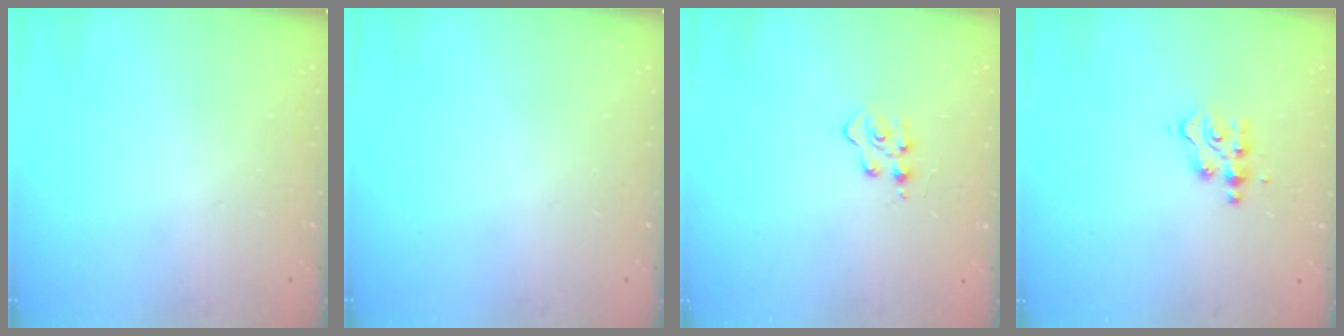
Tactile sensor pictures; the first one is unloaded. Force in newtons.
{"total": 0.0}
{"total": 3.5, "press": 3.4, "slide": 0.6}
{"total": 4.3, "press": 4.3, "slide": 0.1}